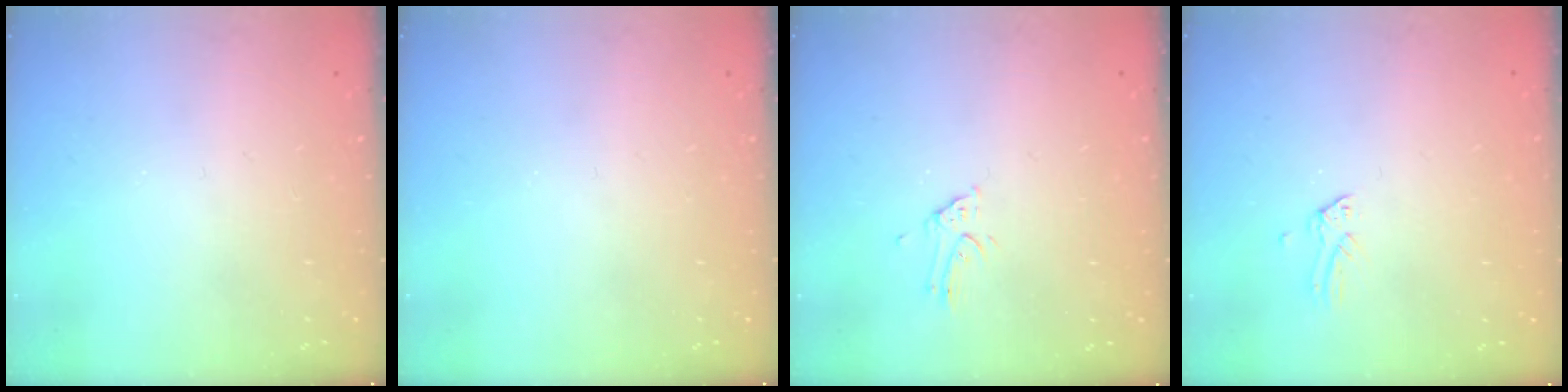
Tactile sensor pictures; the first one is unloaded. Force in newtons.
{"total": 0.0}
{"total": 1.1, "press": 1.1, "slide": 0.0}
{"total": 0.0}